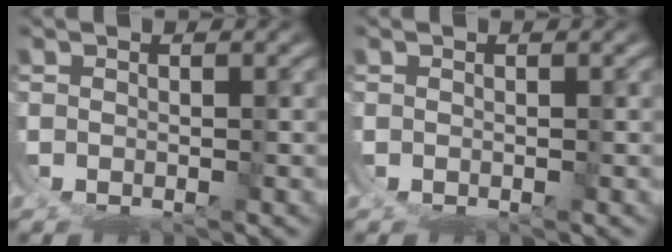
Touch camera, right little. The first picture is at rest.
{"total": 0.0}